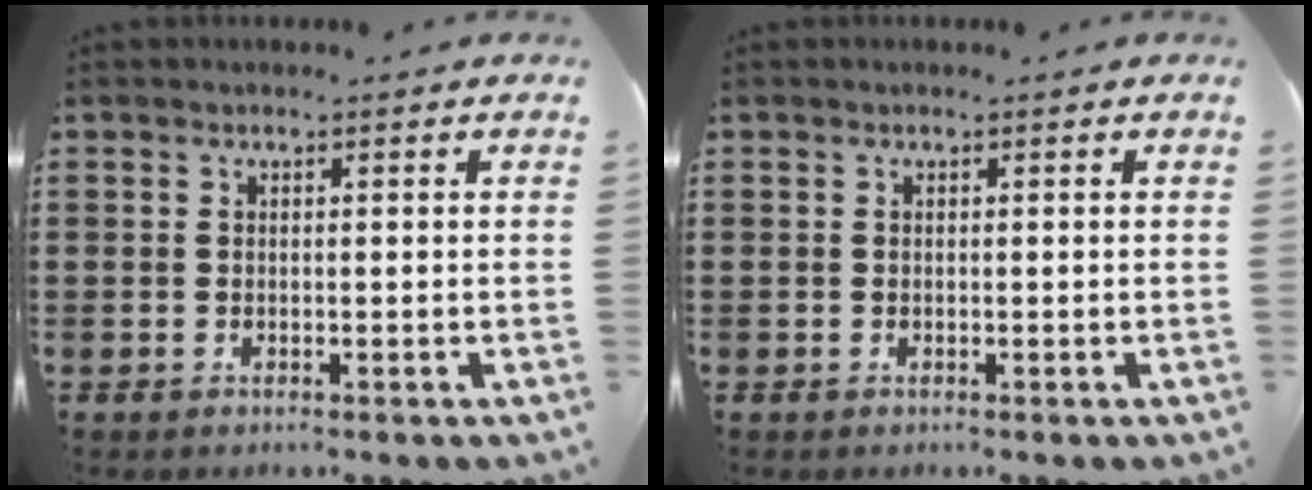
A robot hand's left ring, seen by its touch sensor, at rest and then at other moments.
{"total": 0.0}